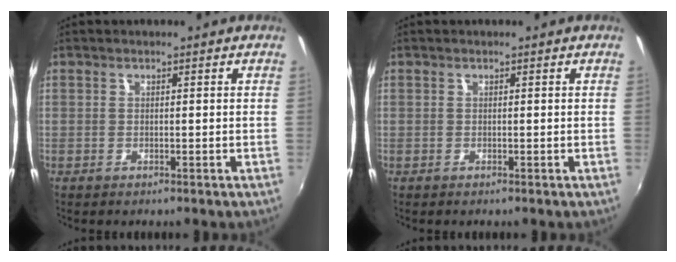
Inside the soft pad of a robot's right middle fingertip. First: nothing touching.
{"total": 0.0}